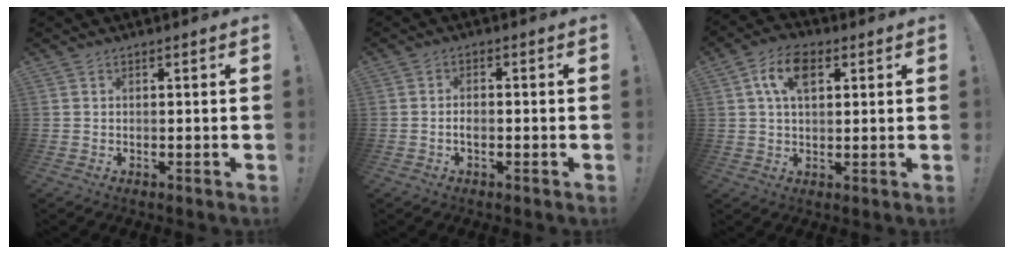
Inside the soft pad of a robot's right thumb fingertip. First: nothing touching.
{"total": 1.9, "force": [-0.8, 0.8, 1.5], "torque": [-0.025, 0.005, -0.014]}
{"total": 9.2, "force": [3.2, 5.3, 6.8], "torque": [-0.115, 0.009, 0.059]}